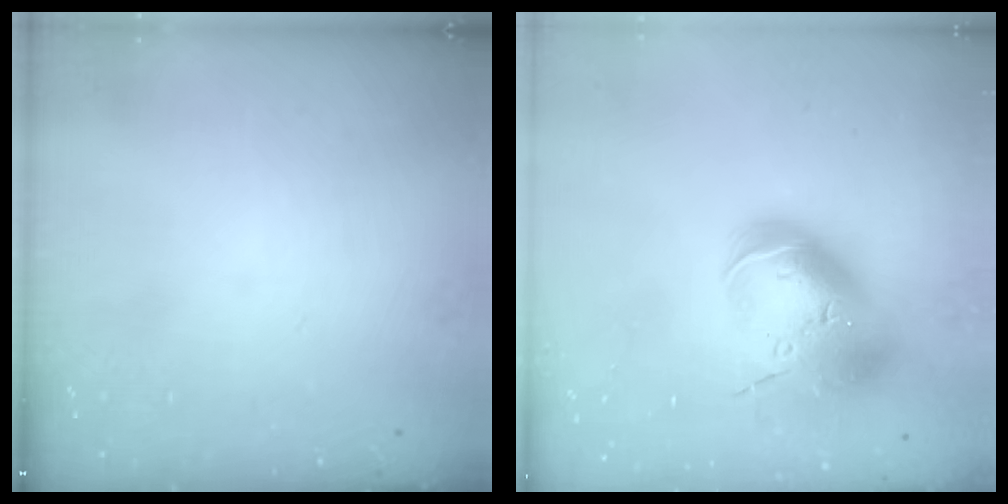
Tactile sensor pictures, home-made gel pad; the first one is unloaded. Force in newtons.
{"total": 24.1, "press": 23.8, "slide": 3.6}